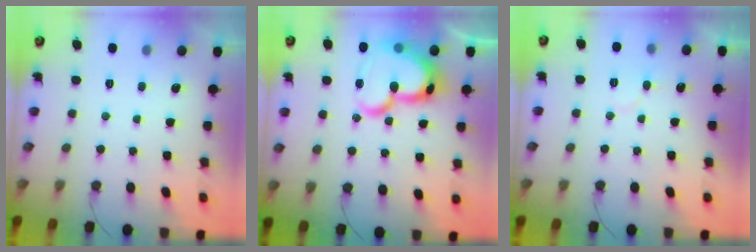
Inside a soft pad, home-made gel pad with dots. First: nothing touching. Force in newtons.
{"total": 24.5, "press": 24.4, "slide": 2.8}
{"total": 5.5, "press": 5.5, "slide": 0.4}